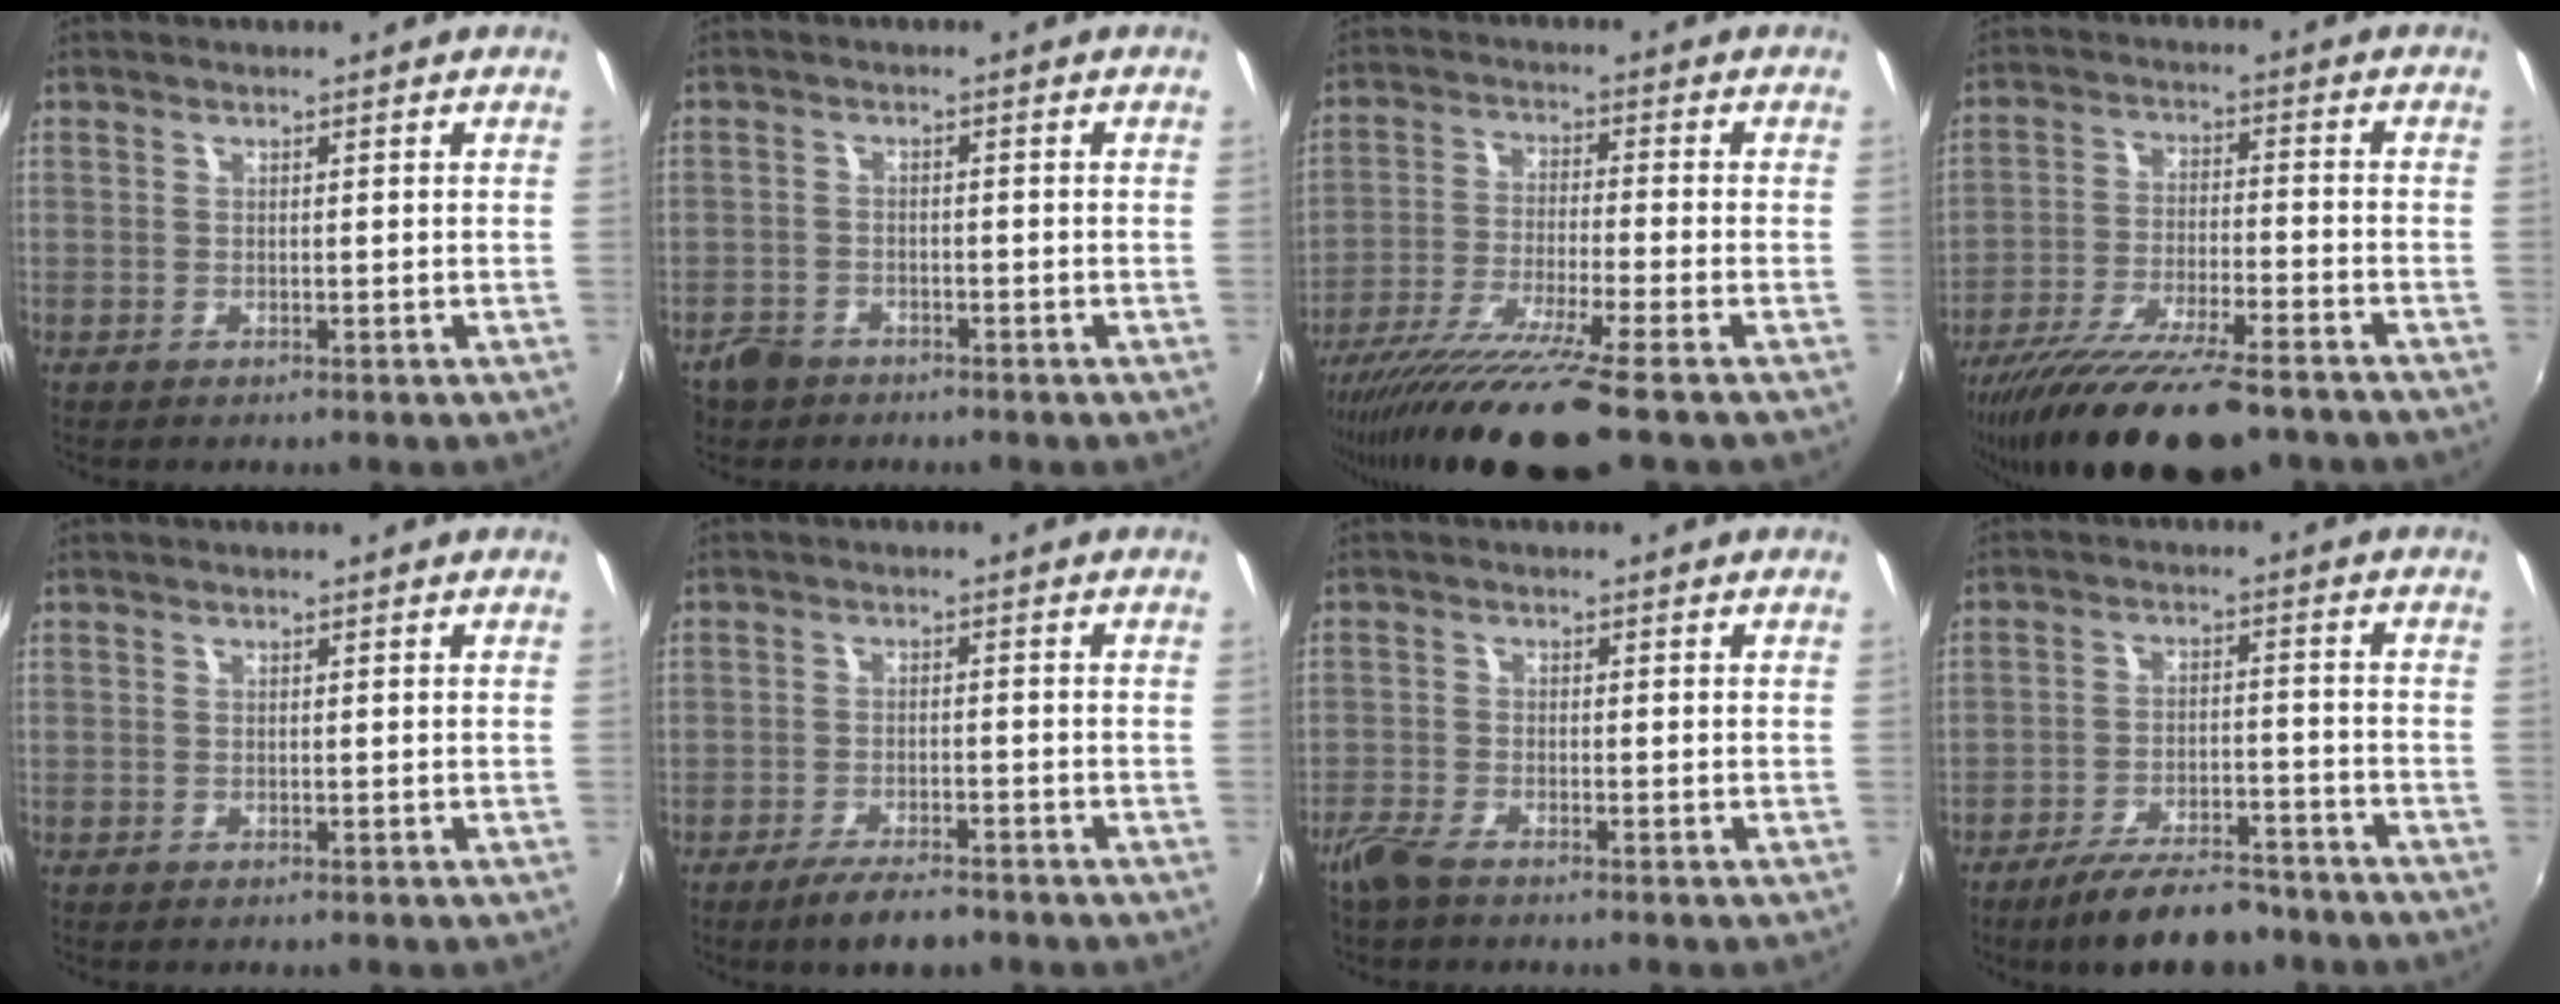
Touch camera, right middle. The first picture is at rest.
{"total": 4.3, "force": [-3.1, 2.9, 1.0], "torque": [-0.037, 0.003, -0.056]}
{"total": 14.5, "force": [-11.5, -0.9, 8.9], "torque": [-0.180, -0.044, -0.202]}
{"total": 19.4, "force": [-15.3, 4.1, 11.3], "torque": [-0.218, -0.048, -0.251]}
{"total": 0.0}
{"total": 6.3, "force": [-5.0, 1.6, 3.5], "torque": [-0.081, -0.009, -0.085]}
{"total": 4.1, "force": [-3.4, 1.0, 2.0], "torque": [-0.056, -0.010, -0.071]}
{"total": 12.7, "force": [-10.5, 3.7, 6.2], "torque": [-0.122, -0.005, -0.159]}